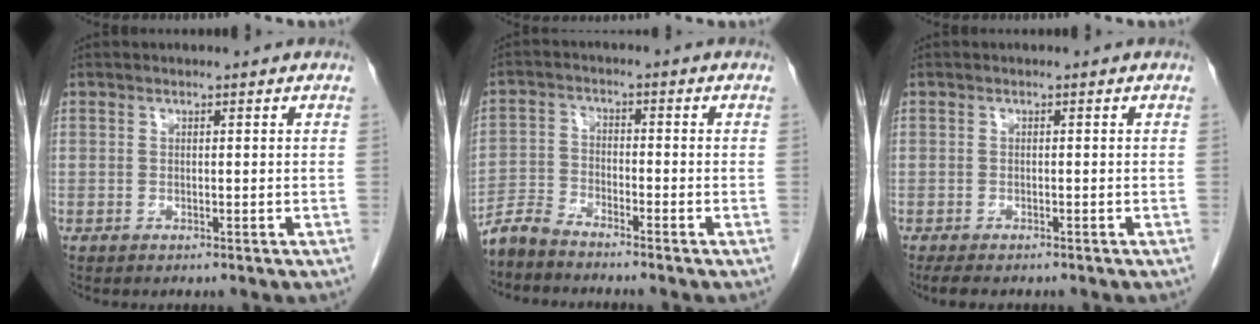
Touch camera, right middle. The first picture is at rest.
{"total": 4.1, "force": [-4.0, 0.4, 0.6], "torque": [-0.014, -0.014, -0.083]}
{"total": 3.8, "force": [-3.1, 1.2, 2.0], "torque": [-0.028, -0.010, -0.041]}